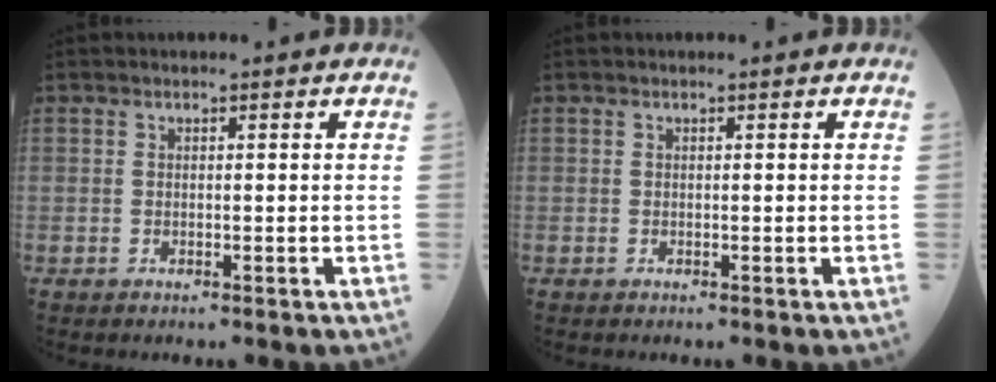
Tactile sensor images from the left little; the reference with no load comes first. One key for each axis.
{"total": 0.0}